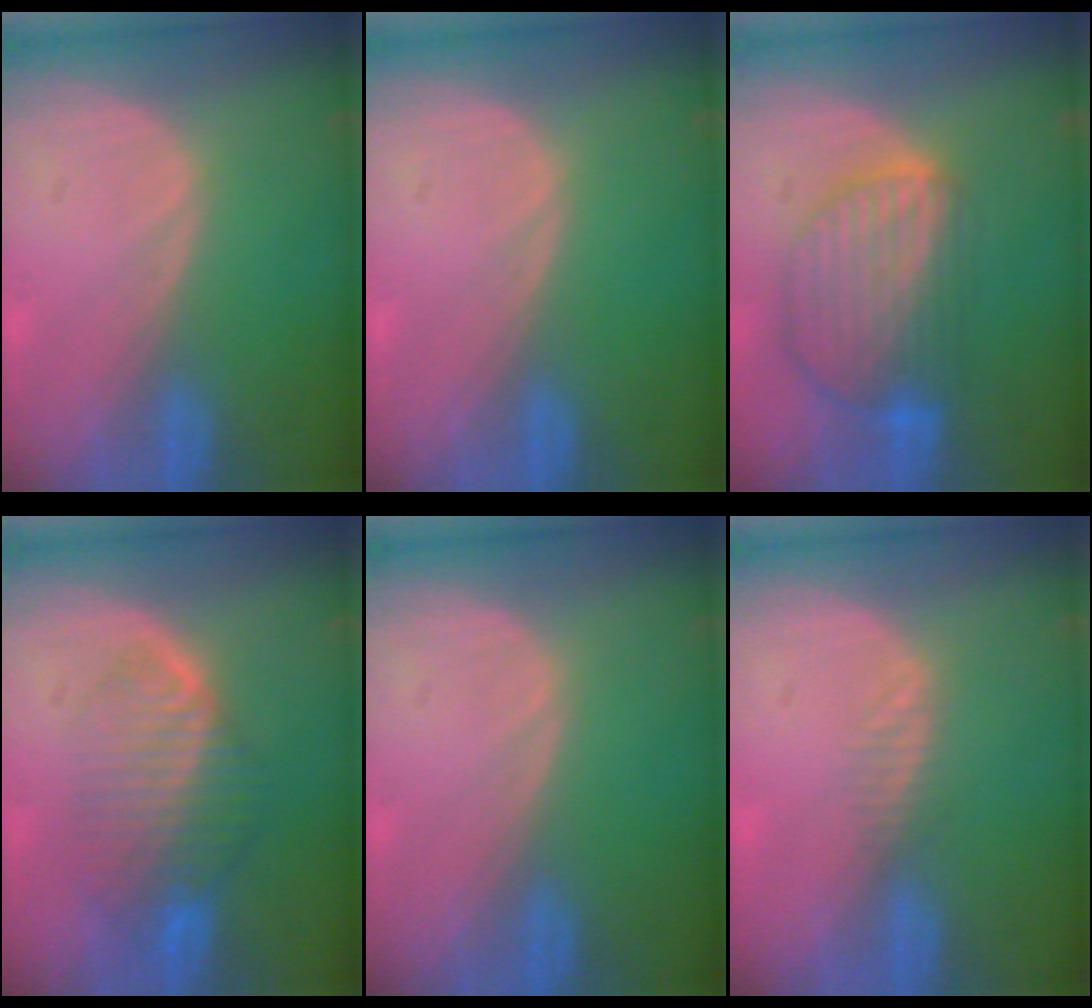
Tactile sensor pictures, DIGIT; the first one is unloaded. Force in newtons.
{"total": 0.0}
{"total": 9.0, "press": 7.7, "slide": 4.7}
{"total": 7.9, "press": 7.1, "slide": 3.4}
{"total": 0.0}
{"total": 1.3, "press": 1.1, "slide": 0.7}